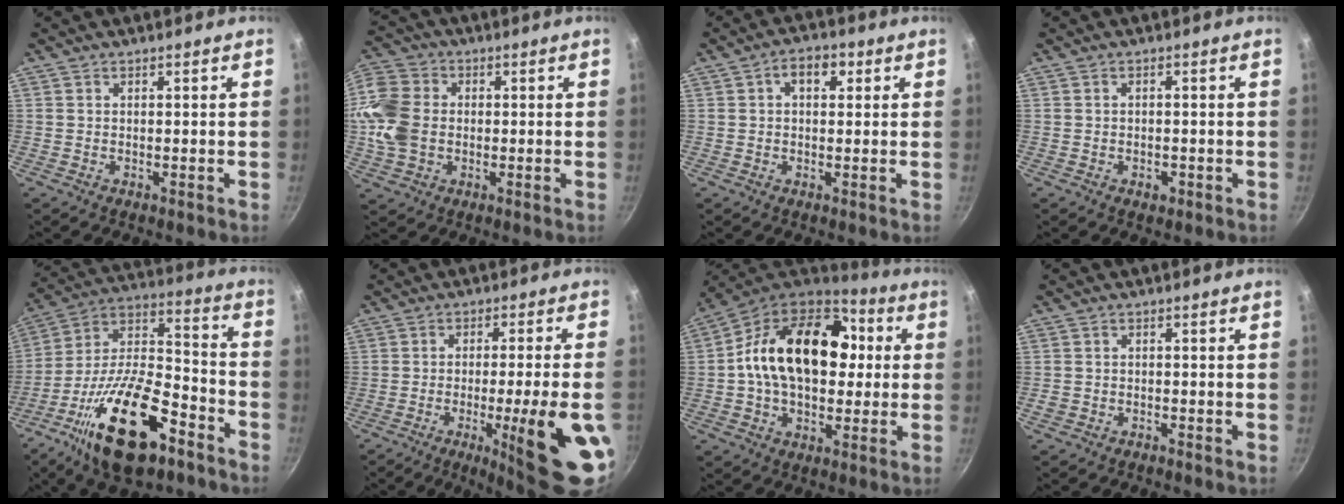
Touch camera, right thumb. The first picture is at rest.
{"total": 14.9, "force": [-0.3, 11.8, 9.1], "torque": [-0.192, 0.016, -0.018]}
{"total": 5.0, "force": [1.5, 3.3, 3.5], "torque": [-0.031, 0.007, 0.016]}
{"total": 1.8, "force": [-0.7, 1.2, 1.1], "torque": [-0.016, 0.003, -0.009]}
{"total": 25.1, "force": [-12.6, 11.0, 18.8], "torque": [-0.306, 0.062, -0.224]}
{"total": 17.9, "force": [-5.5, 2.5, 16.9], "torque": [-0.216, 0.009, -0.070]}
{"total": 23.0, "force": [2.5, 15.5, 16.8], "torque": [-0.248, 0.034, 0.026]}
{"total": 1.4, "force": [-0.9, 1.0, 0.5], "torque": [-0.018, 0.010, -0.015]}